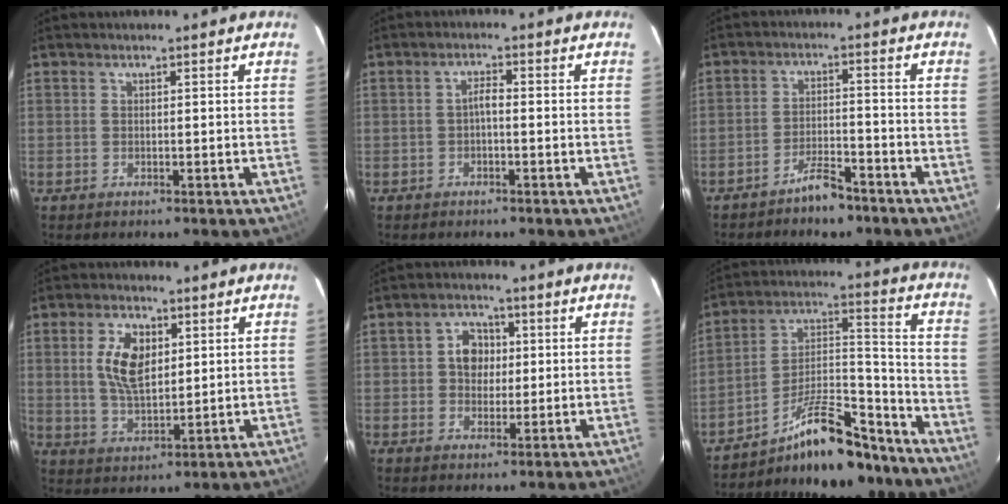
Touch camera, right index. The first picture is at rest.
{"total": 1.7, "force": [-0.6, 0.5, 1.5], "torque": [-0.031, 0.007, -0.012]}
{"total": 5.1, "force": [-4.4, 1.3, 2.3], "torque": [-0.057, 0.008, -0.072]}
{"total": 8.9, "force": [2.4, 4.8, 7.1], "torque": [-0.137, 0.007, 0.050]}
{"total": 5.3, "force": [0.6, 4.6, 2.5], "torque": [-0.042, 0.017, 0.011]}
{"total": 15.7, "force": [-13.0, 4.5, 7.6], "torque": [-0.134, 0.040, -0.203]}